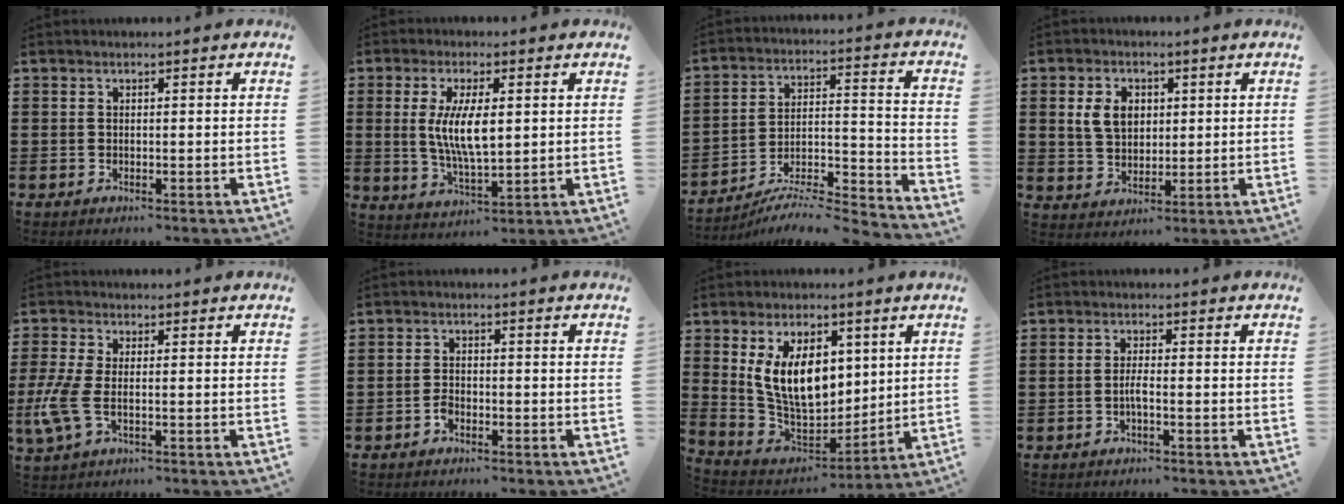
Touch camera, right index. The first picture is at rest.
{"total": 8.0, "force": [0.9, 2.7, 7.5], "torque": [-0.151, 0.003, 0.013]}
{"total": 5.7, "force": [-5.4, 0.4, 1.9], "torque": [-0.029, -0.011, -0.108]}
{"total": 5.6, "force": [1.4, 4.1, 3.5], "torque": [-0.089, 0.011, 0.022]}
{"total": 5.7, "force": [-1.3, 2.5, 5.0], "torque": [-0.130, -0.013, -0.029]}
{"total": 1.9, "force": [-1.1, 1.0, 1.1], "torque": [-0.023, 0.000, -0.022]}
{"total": 11.2, "force": [3.1, 6.8, 8.4], "torque": [-0.185, -0.002, 0.053]}
{"total": 2.0, "force": [-0.9, 0.2, 1.8], "torque": [-0.042, -0.002, -0.018]}